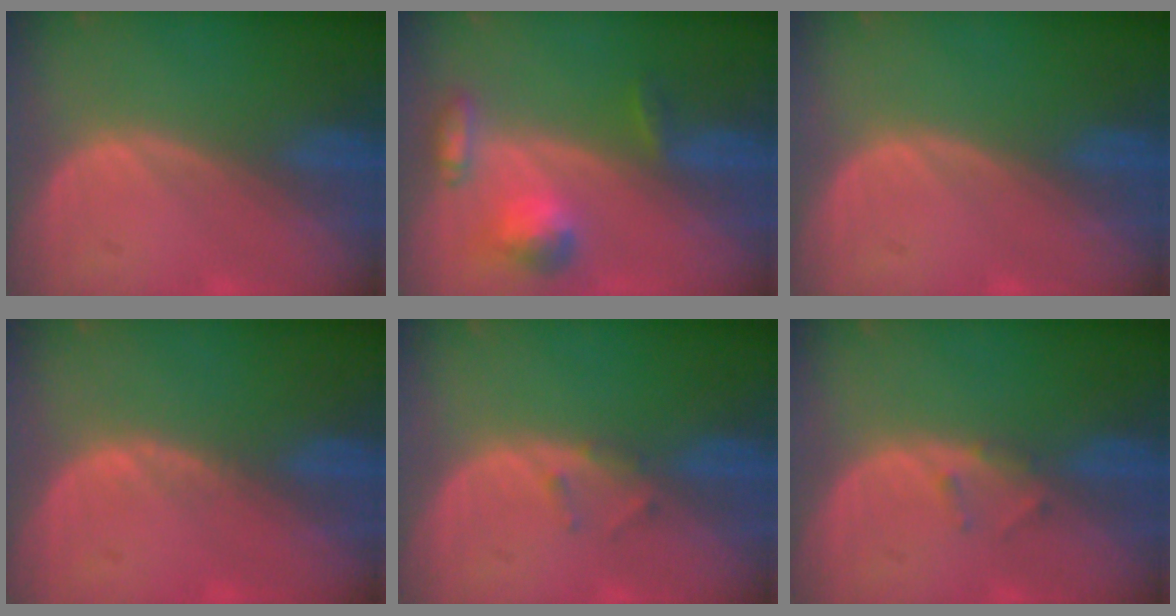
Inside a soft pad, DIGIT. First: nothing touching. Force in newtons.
{"total": 5.8, "press": 5.4, "slide": 2.3}
{"total": 0.0}
{"total": 0.7, "press": 0.6, "slide": 0.3}
{"total": 1.3, "press": 1.3, "slide": 0.4}
{"total": 1.3, "press": 1.3, "slide": 0.4}